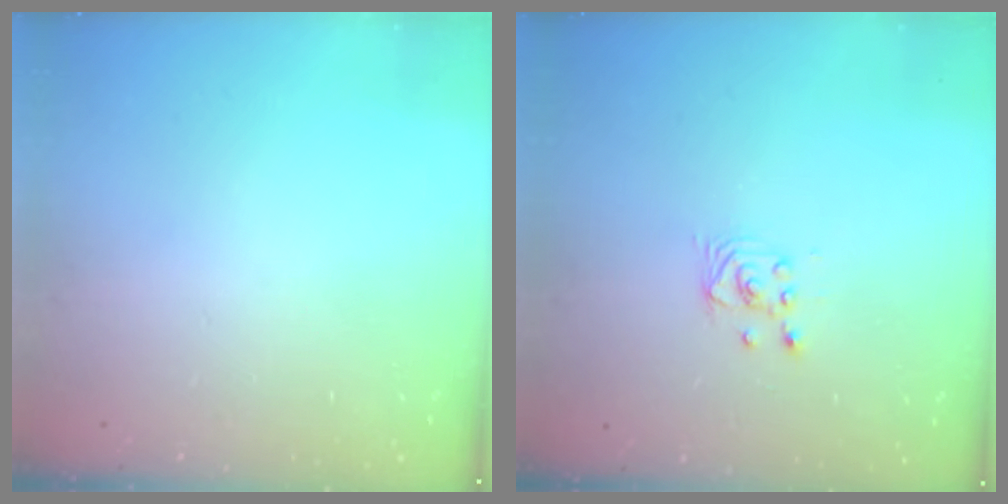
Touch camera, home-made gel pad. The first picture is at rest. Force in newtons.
{"total": 2.2, "press": 2.2, "slide": 0.2}